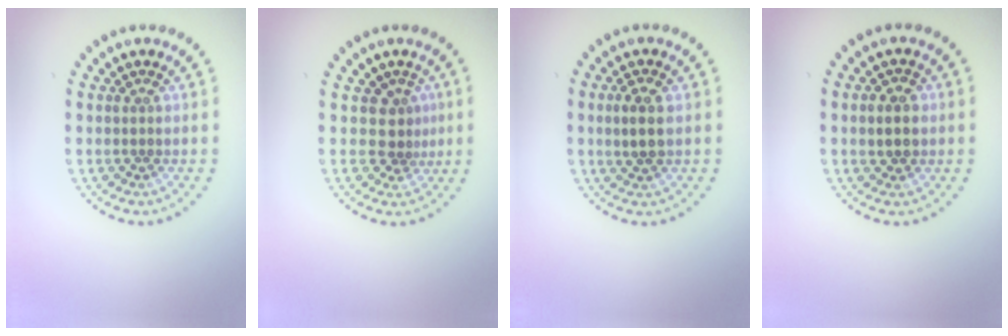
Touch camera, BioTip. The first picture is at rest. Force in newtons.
{"total": 2.0, "press": 1.3, "slide": 1.6}
{"total": 2.3, "press": 2.2, "slide": 0.3}
{"total": 2.4, "press": 2.4, "slide": 0.2}